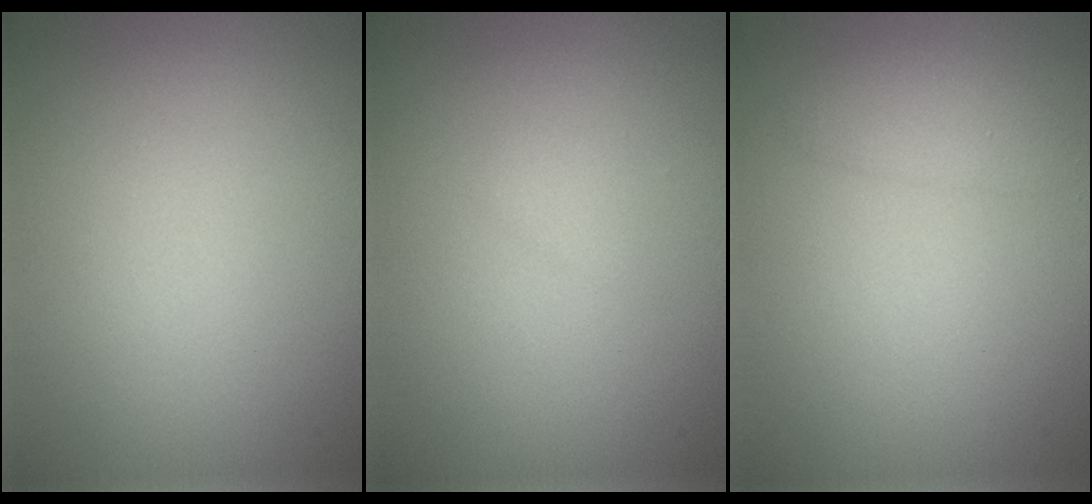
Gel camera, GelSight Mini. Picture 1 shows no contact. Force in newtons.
{"total": 0.7, "press": 0.7, "slide": 0.1}
{"total": 1.4, "press": 1.4, "slide": 0.1}